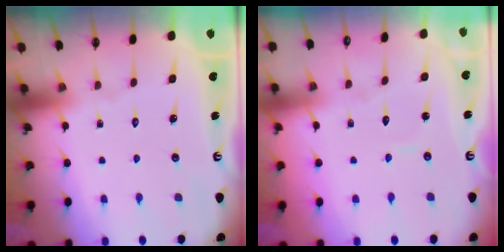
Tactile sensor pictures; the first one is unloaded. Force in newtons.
{"total": 3.8, "press": 3.8, "slide": 0.1}